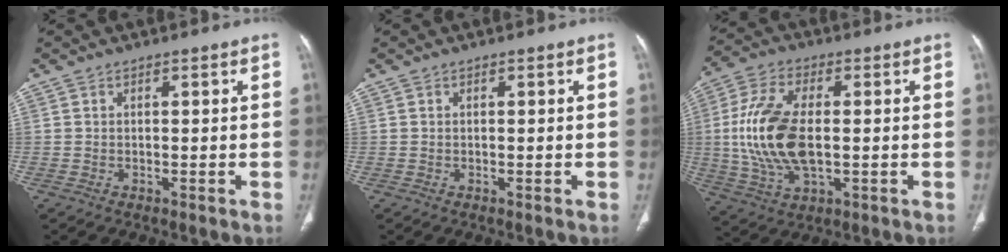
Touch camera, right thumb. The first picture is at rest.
{"total": 0.0}
{"total": 15.9, "force": [0.0, 8.1, 13.7], "torque": [-0.290, -0.001, 0.002]}